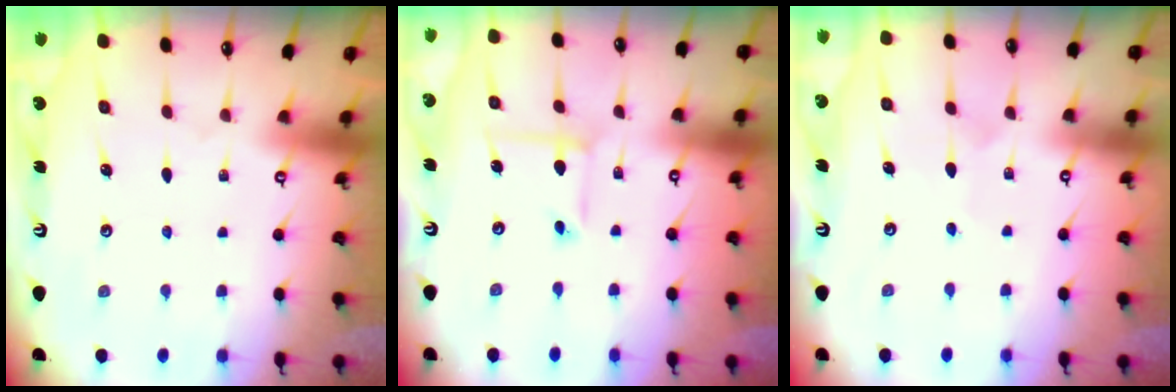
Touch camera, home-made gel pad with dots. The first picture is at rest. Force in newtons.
{"total": 4.8, "press": 4.7, "slide": 0.5}
{"total": 2.9, "press": 2.9, "slide": 0.3}